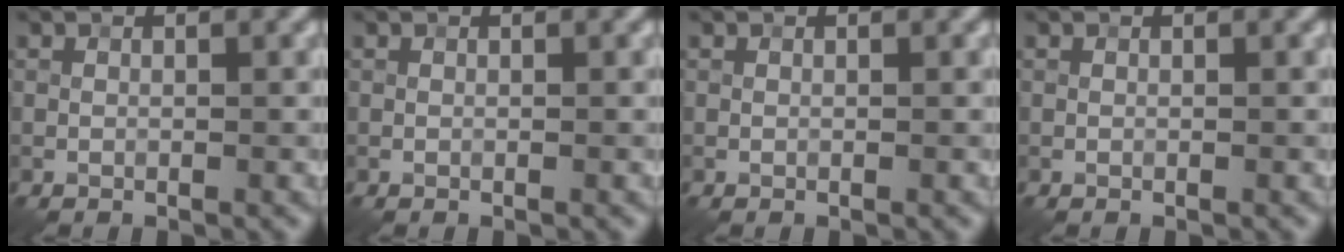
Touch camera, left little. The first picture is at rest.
{"total": 0.0}
{"total": 0.0}
{"total": 0.0}